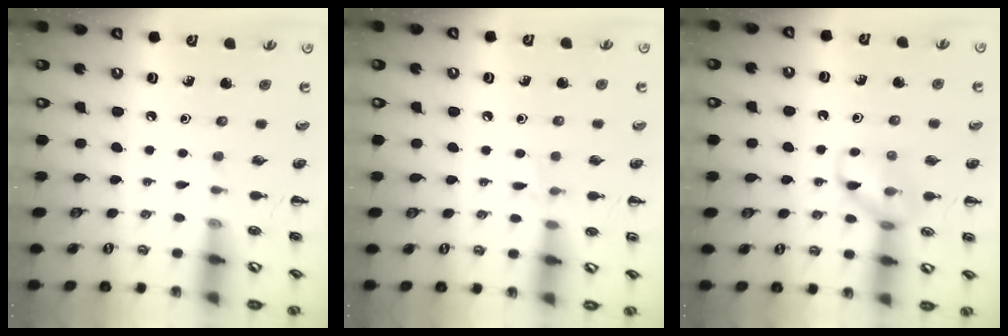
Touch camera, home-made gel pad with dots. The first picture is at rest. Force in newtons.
{"total": 4.8, "press": 4.5, "slide": 1.6}
{"total": 9.6, "press": 9.6, "slide": 0.1}